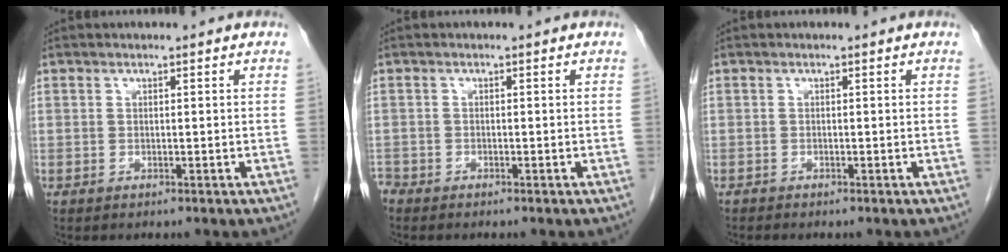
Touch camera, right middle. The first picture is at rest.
{"total": 1.0, "force": [-1.0, 0.3, -0.1], "torque": [0.000, -0.001, -0.019]}
{"total": 0.0}